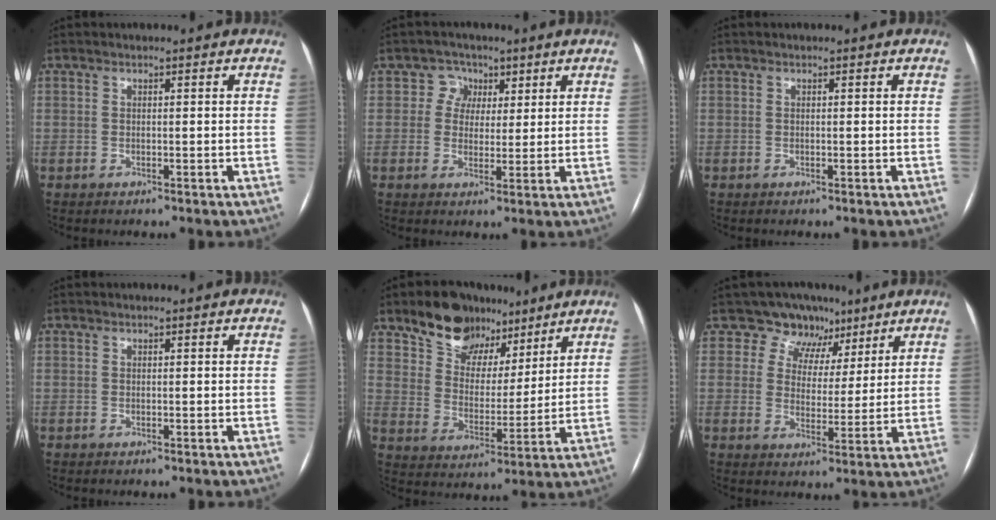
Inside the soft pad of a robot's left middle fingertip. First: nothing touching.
{"total": 4.2, "force": [1.7, 3.8, 0.4], "torque": [0.001, 0.011, 0.024]}
{"total": 0.0}
{"total": 0.0}
{"total": 11.2, "force": [8.2, 6.9, 3.4], "torque": [-0.055, 0.024, 0.142]}
{"total": 7.8, "force": [5.6, 5.4, 0.0], "torque": [0.012, 0.001, 0.075]}